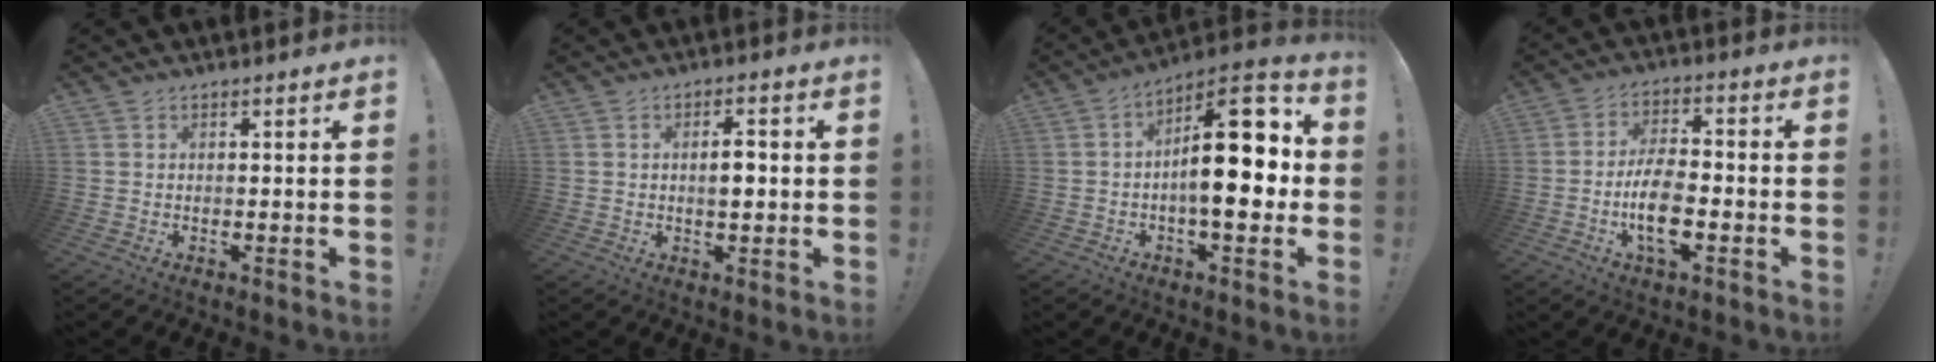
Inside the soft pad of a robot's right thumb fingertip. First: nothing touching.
{"total": 4.1, "force": [-0.1, 1.7, 3.7], "torque": [-0.046, -0.001, -0.007]}
{"total": 20.3, "force": [0.3, 8.6, 18.3], "torque": [-0.253, 0.000, 0.005]}
{"total": 11.3, "force": [-3.5, 5.0, 9.4], "torque": [-0.181, 0.003, -0.064]}